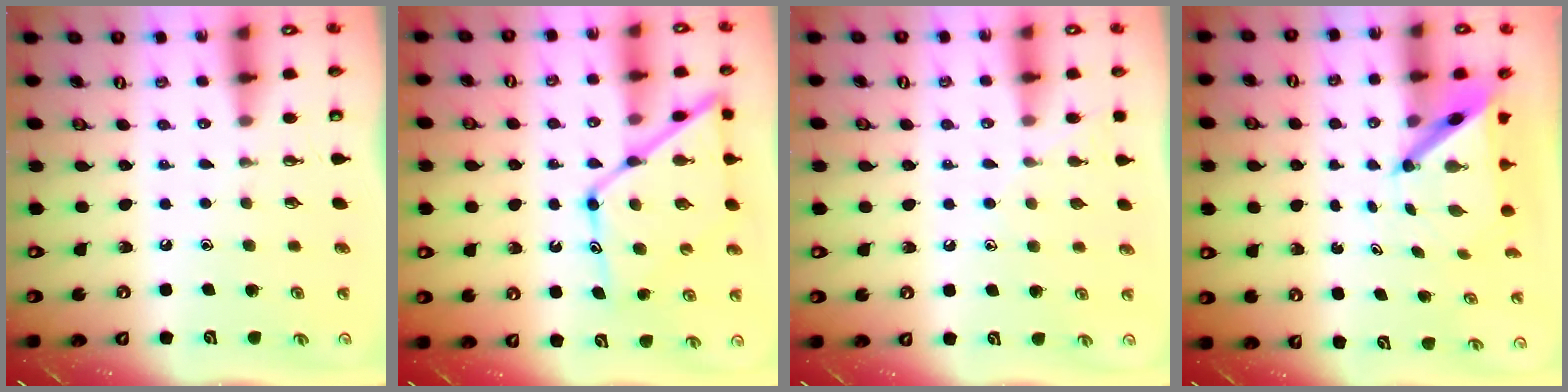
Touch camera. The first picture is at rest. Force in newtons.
{"total": 14.8, "press": 14.7, "slide": 1.3}
{"total": 7.7, "press": 7.6, "slide": 0.8}
{"total": 5.1, "press": 5.0, "slide": 0.5}